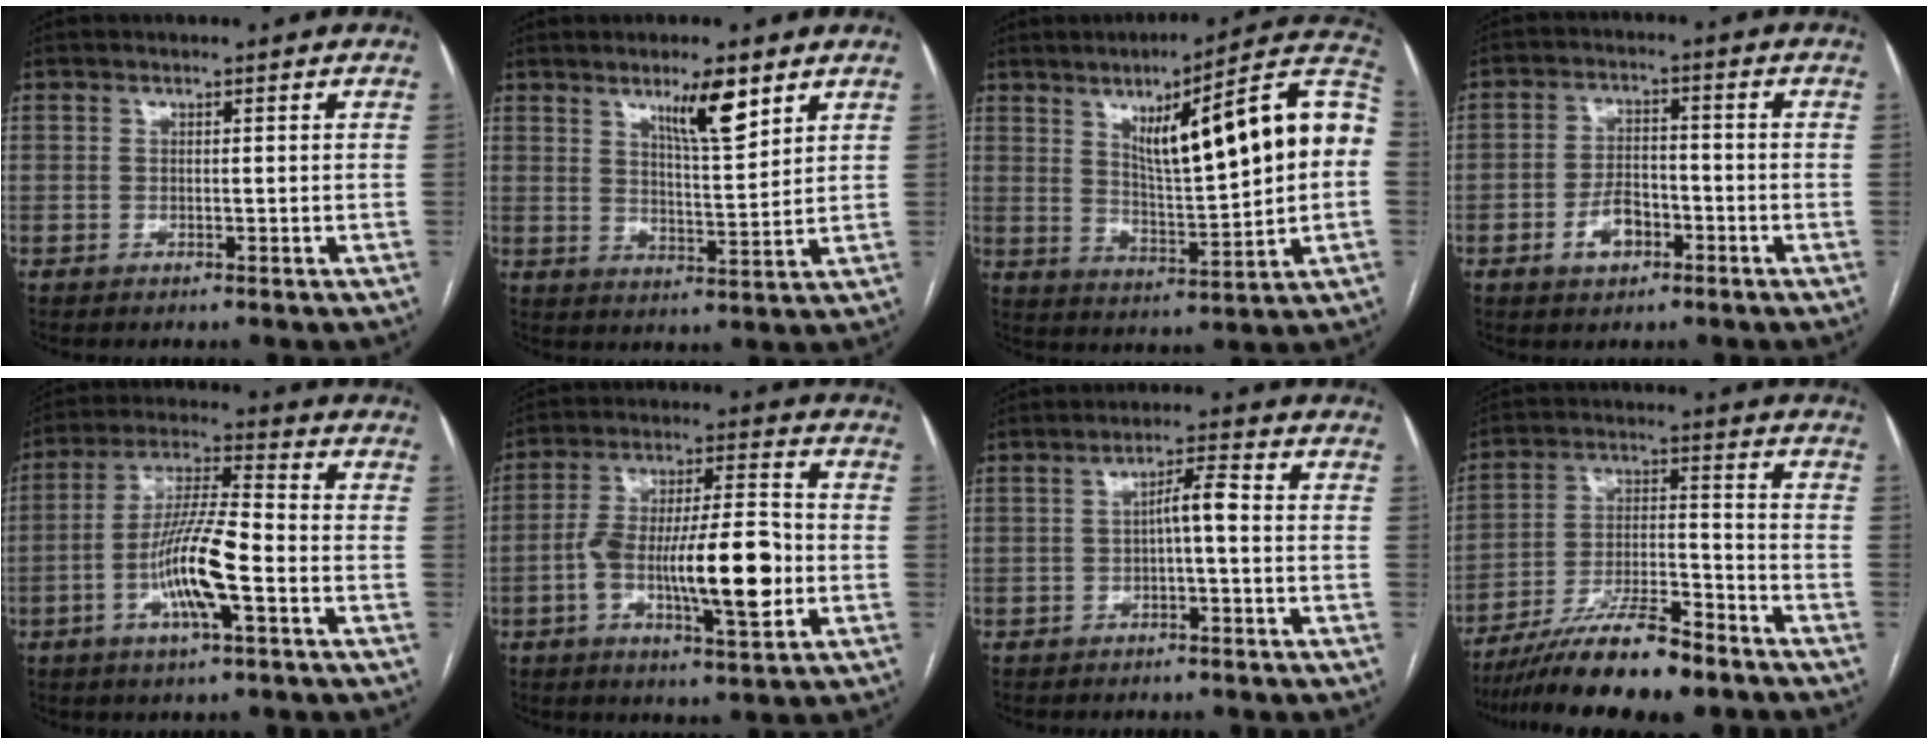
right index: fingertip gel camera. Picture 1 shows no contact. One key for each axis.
{"total": 7.6, "fx": 4.8, "fy": 1.0, "fz": 5.8, "tx": -0.099, "ty": -0.006, "tz": 0.081}
{"total": 20.2, "fx": 4.0, "fy": 2.6, "fz": 19.6, "tx": -0.279, "ty": 0.029, "tz": 0.057}
{"total": 6.1, "fx": -2.8, "fy": 3.2, "fz": 4.3, "tx": -0.088, "ty": 0.010, "tz": -0.046}
{"total": 11.8, "fx": -3.8, "fy": 1.3, "fz": 11.1, "tx": -0.216, "ty": 0.001, "tz": -0.070}
{"total": 15.6, "fx": -3.6, "fy": 3.2, "fz": 14.8, "tx": -0.260, "ty": 0.013, "tz": -0.055}
{"total": 3.7, "fx": -0.5, "fy": 0.5, "fz": 3.7, "tx": -0.059, "ty": 0.014, "tz": -0.006}
{"total": 14.1, "fx": -11.3, "fy": 1.8, "fz": 8.2, "tx": -0.145, "ty": -0.005, "tz": -0.195}